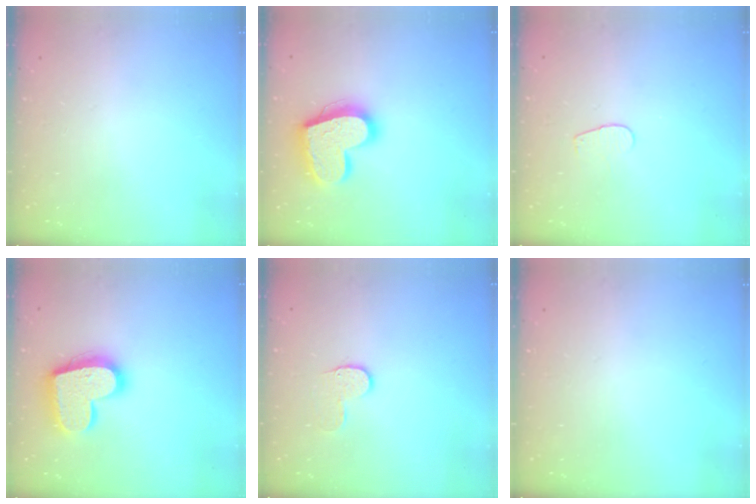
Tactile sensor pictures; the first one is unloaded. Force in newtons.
{"total": 20.2, "press": 20.2, "slide": 1.5}
{"total": 3.2, "press": 3.2, "slide": 0.3}
{"total": 18.0, "press": 18.0, "slide": 1.1}
{"total": 6.6, "press": 6.6, "slide": 0.6}
{"total": 0.0}